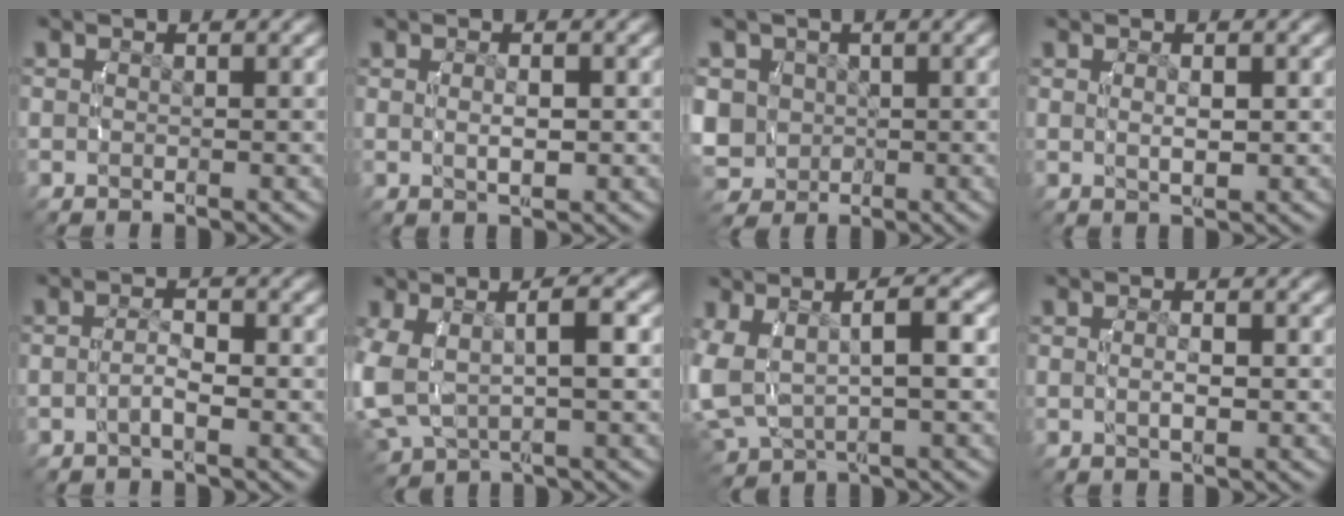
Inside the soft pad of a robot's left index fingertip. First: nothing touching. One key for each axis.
{"total": 1.8, "fx": 0.3, "fy": 0.5, "fz": 1.7, "tx": -0.026, "ty": -0.001, "tz": 0.008}
{"total": 9.3, "fx": -0.7, "fy": 8.6, "fz": 3.5, "tx": -0.096, "ty": -0.040, "tz": -0.003}
{"total": 1.6, "fx": 0.5, "fy": 0.3, "fz": 1.5, "tx": -0.021, "ty": -0.003, "tz": 0.014}
{"total": 1.6, "fx": -0.6, "fy": 0.3, "fz": 1.4, "tx": -0.028, "ty": -0.001, "tz": -0.011}
{"total": 7.4, "fx": 0.5, "fy": 5.2, "fz": 5.3, "tx": -0.129, "ty": -0.007, "tz": 0.021}
{"total": 8.5, "fx": 0.9, "fy": 6.1, "fz": 5.8, "tx": -0.137, "ty": -0.002, "tz": 0.023}
{"total": 1.4, "fx": 0.1, "fy": 0.3, "fz": 1.4, "tx": -0.023, "ty": -0.001, "tz": 0.003}